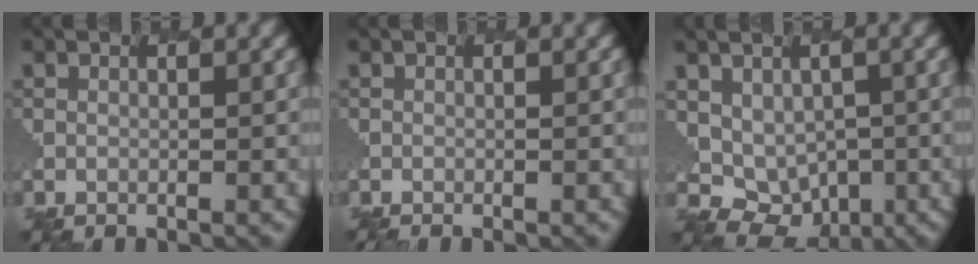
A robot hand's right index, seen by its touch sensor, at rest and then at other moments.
{"total": 1.6, "force": [-1.2, 0.4, 0.9], "torque": [-0.012, 0.011, -0.012]}
{"total": 7.4, "force": [-0.9, 6.2, 3.9], "torque": [-0.062, -0.014, 0.014]}